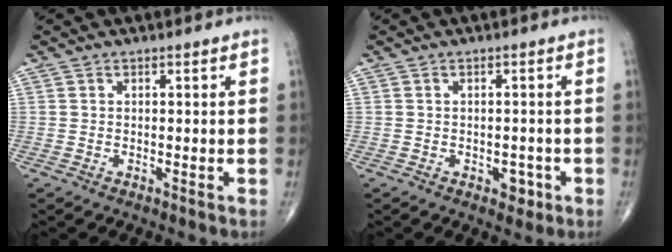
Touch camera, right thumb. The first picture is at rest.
{"total": 2.5, "force": [-1.1, 1.6, 1.5], "torque": [-0.007, 0.004, -0.011]}